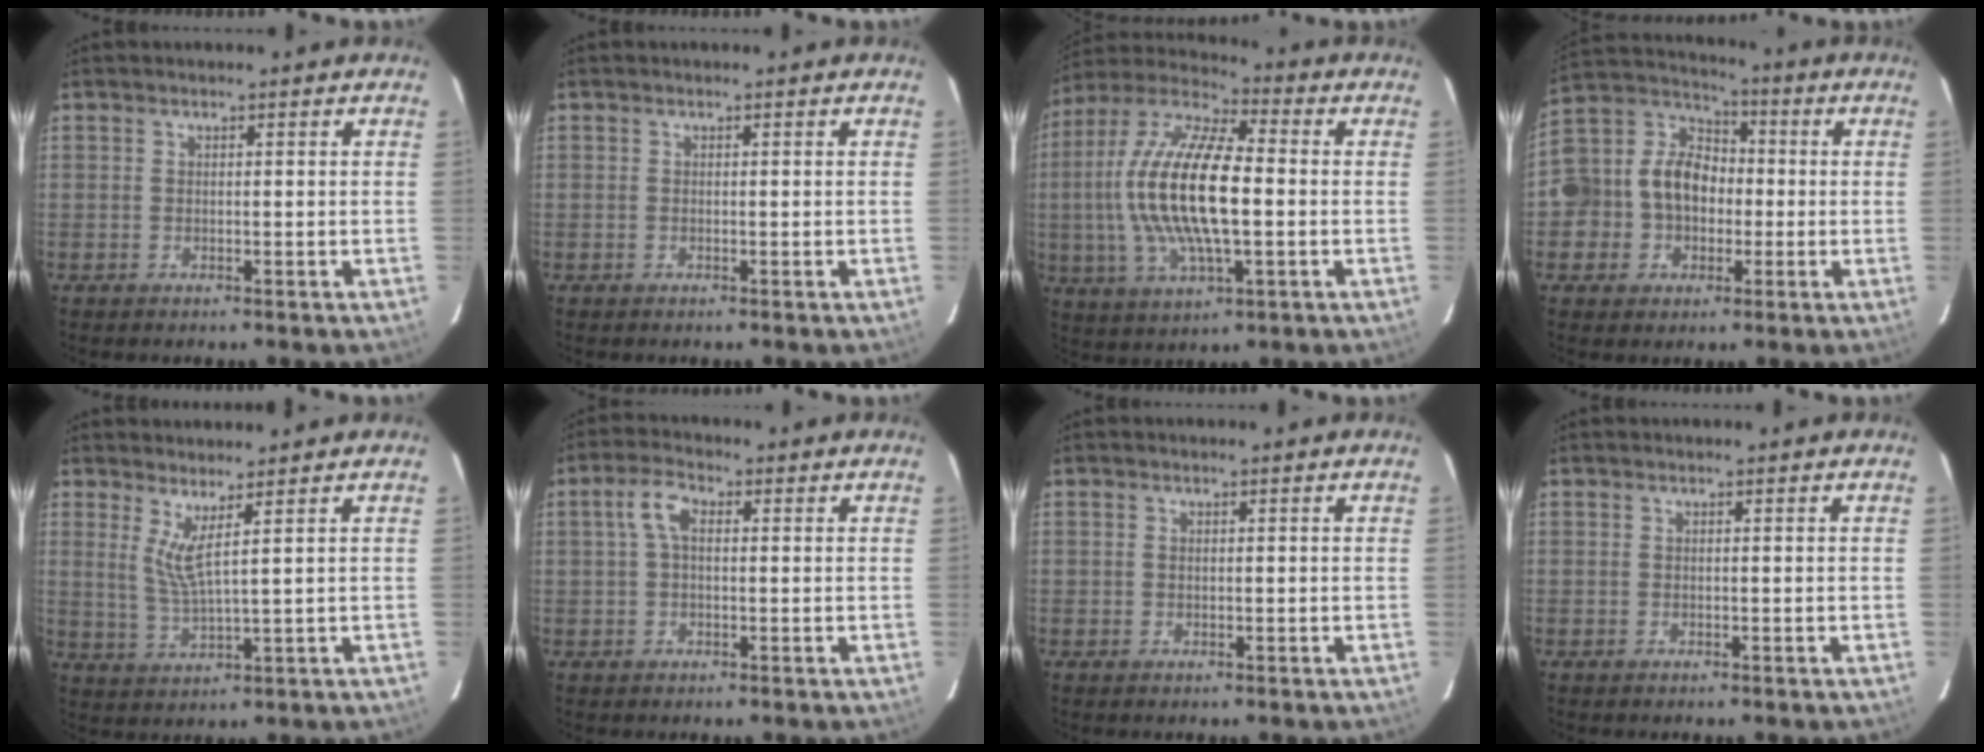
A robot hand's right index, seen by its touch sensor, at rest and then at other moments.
{"total": 0.0}
{"total": 19.4, "force": [-0.7, 6.7, 18.2], "torque": [-0.359, 0.002, -0.018]}
{"total": 15.2, "force": [-2.5, 13.6, 6.3], "torque": [-0.173, 0.055, -0.041]}
{"total": 4.4, "force": [2.5, -0.4, 3.5], "torque": [-0.075, -0.016, 0.049]}
{"total": 4.3, "force": [0.7, 2.3, 3.5], "torque": [-0.073, 0.015, 0.013]}
{"total": 0.7, "force": [0.1, 0.6, 0.3], "torque": [-0.003, 0.001, 0.001]}
{"total": 0.0}